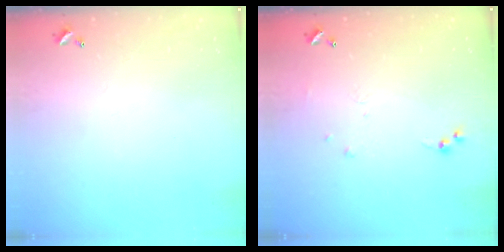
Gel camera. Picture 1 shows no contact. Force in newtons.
{"total": 5.1, "press": 5.1, "slide": 0.6}